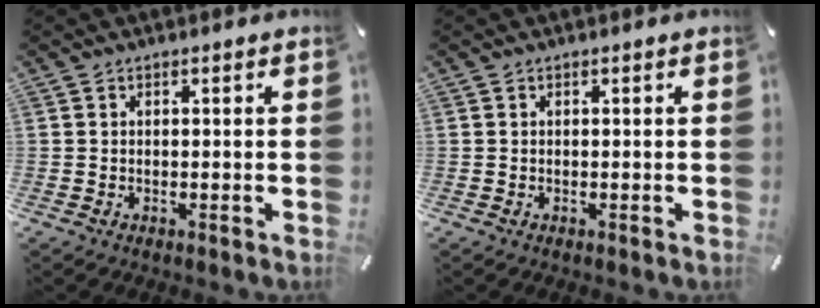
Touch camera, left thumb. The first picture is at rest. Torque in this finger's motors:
{"motor_torque": [-0.02, -0.02, 0.00, 0.00, 0.00]}